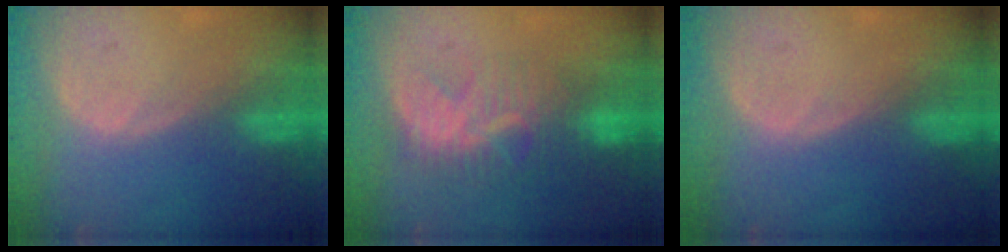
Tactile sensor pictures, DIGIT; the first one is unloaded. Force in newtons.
{"total": 8.0, "press": 7.8, "slide": 2.0}
{"total": 0.0}